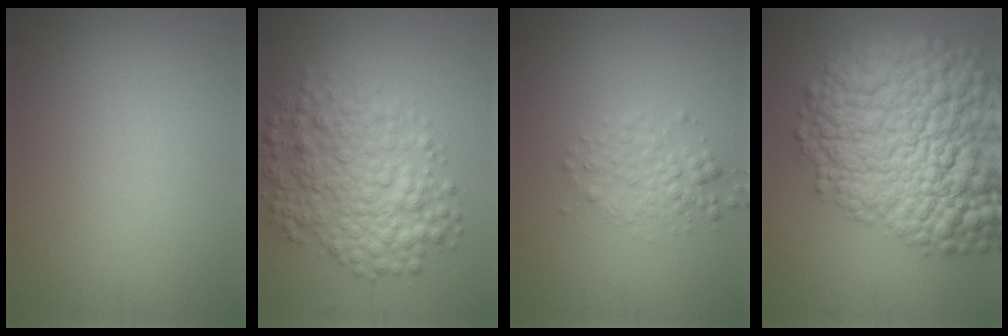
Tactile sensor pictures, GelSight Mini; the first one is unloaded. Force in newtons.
{"total": 6.7, "press": 6.7, "slide": 0.1}
{"total": 2.4, "press": 2.4, "slide": 0.1}
{"total": 16.1, "press": 16.1, "slide": 0.7}